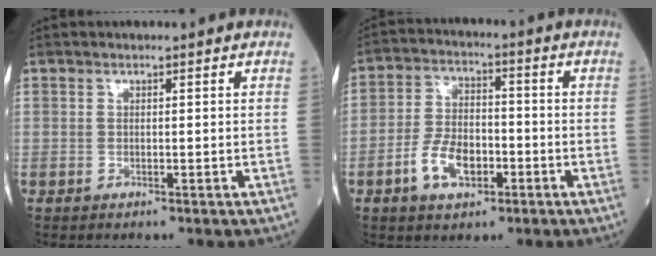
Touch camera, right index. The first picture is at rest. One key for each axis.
{"total": 7.6, "fx": -3.2, "fy": 4.1, "fz": 5.5, "tx": -0.113, "ty": 0.010, "tz": -0.060}